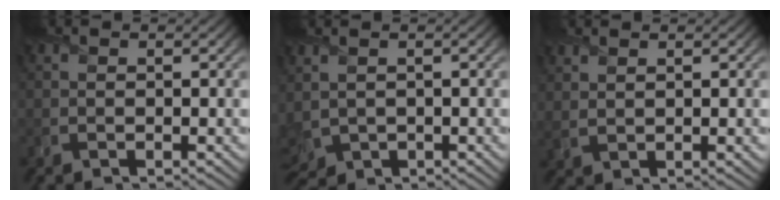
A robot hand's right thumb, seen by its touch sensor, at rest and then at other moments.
{"total": 3.9, "force": [-0.4, 2.8, 2.7], "torque": [-0.080, -0.014, 0.001]}
{"total": 2.1, "force": [1.4, 0.5, 1.5], "torque": [-0.030, 0.005, 0.033]}